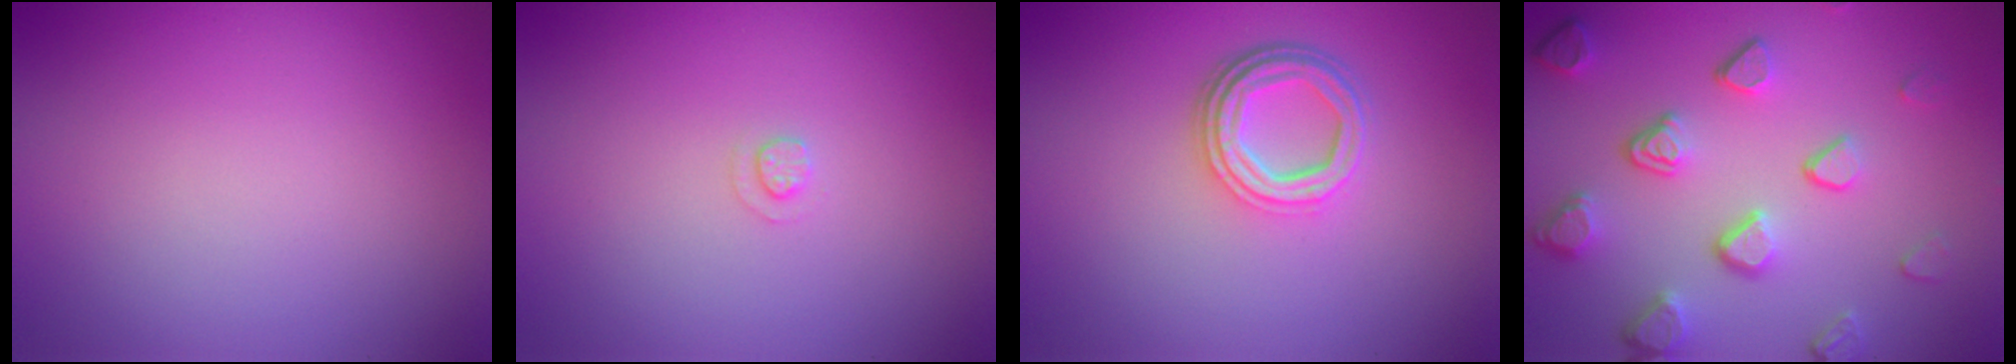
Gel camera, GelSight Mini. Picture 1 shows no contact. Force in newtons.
{"total": 0.9, "press": 0.9, "slide": 0.2}
{"total": 4.2, "press": 3.2, "slide": 2.8}
{"total": 5.2, "press": 4.0, "slide": 3.3}